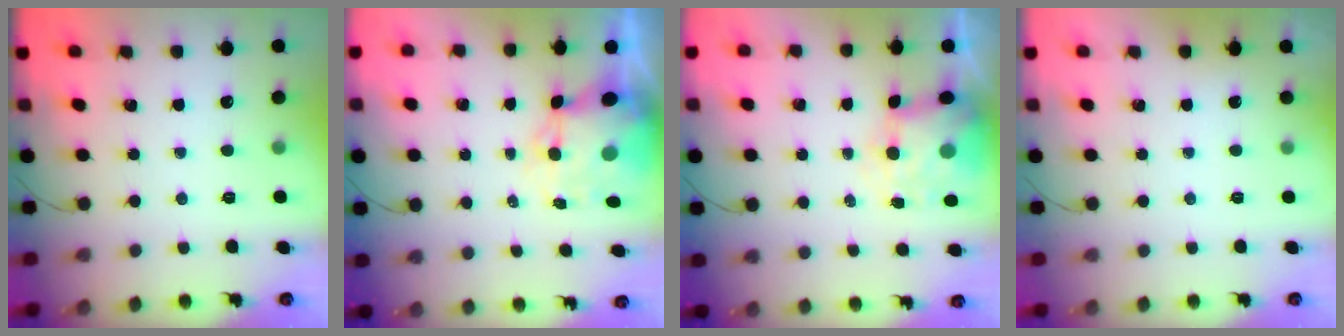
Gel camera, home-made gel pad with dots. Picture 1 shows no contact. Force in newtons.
{"total": 10.0, "press": 9.6, "slide": 2.9}
{"total": 6.2, "press": 6.1, "slide": 1.4}
{"total": 1.9, "press": 1.9, "slide": 0.3}